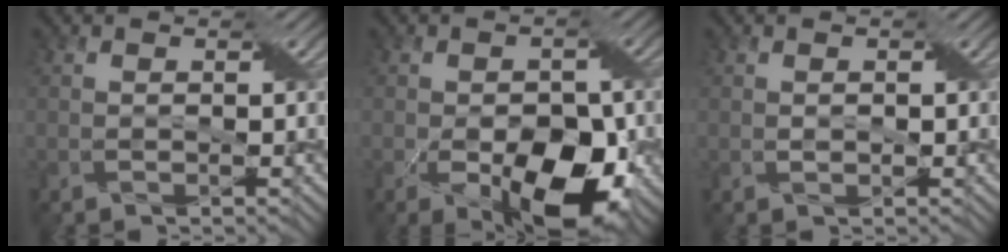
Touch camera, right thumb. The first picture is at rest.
{"total": 10.2, "force": [-4.0, 5.3, 7.7], "torque": [-0.130, -0.025, -0.050]}
{"total": 0.8, "force": [0.0, 0.6, 0.6], "torque": [-0.012, 0.001, 0.001]}